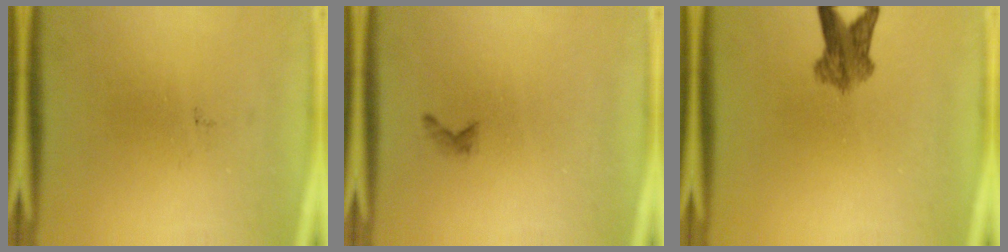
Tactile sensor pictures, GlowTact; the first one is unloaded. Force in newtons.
{"total": 0.6}
{"total": 4.8}